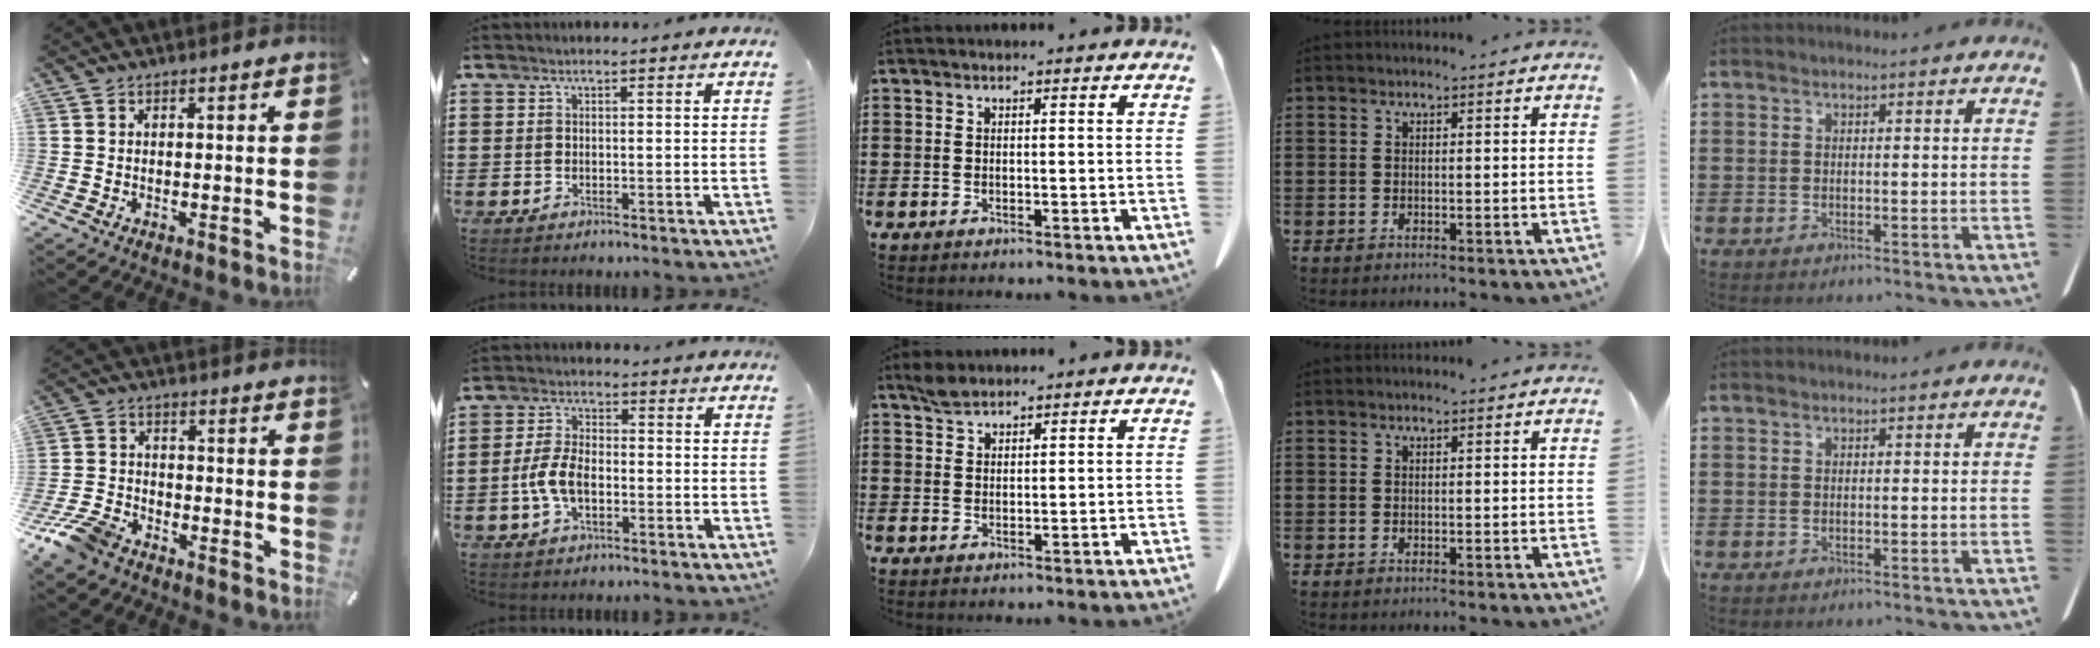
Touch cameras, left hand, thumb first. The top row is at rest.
{"thumb": {"total": 8.5, "force": [-6.6, 4.0, 3.6], "torque": [-0.087, 0.025, -0.131]}, "index": {"total": 6.2, "force": [-1.6, 3.3, 5.0], "torque": [-0.121, -0.002, -0.036]}, "middle": {"total": 2.3, "force": [2.0, 0.7, 0.9], "torque": [-0.024, 0.001, 0.039]}}